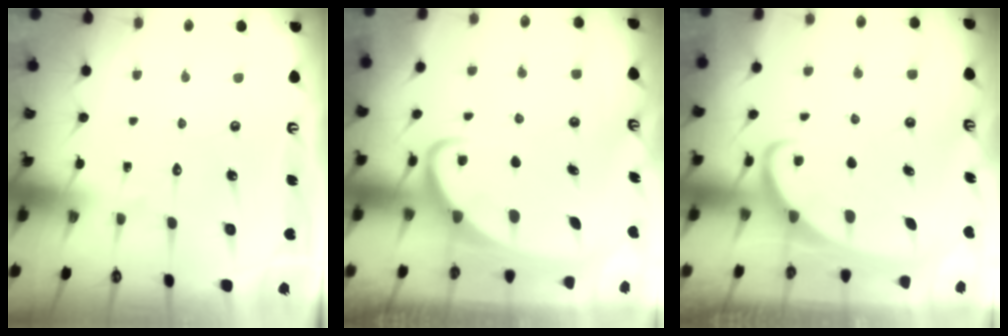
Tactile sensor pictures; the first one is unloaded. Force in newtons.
{"total": 3.7, "press": 3.7, "slide": 0.5}
{"total": 2.2, "press": 2.2, "slide": 0.3}